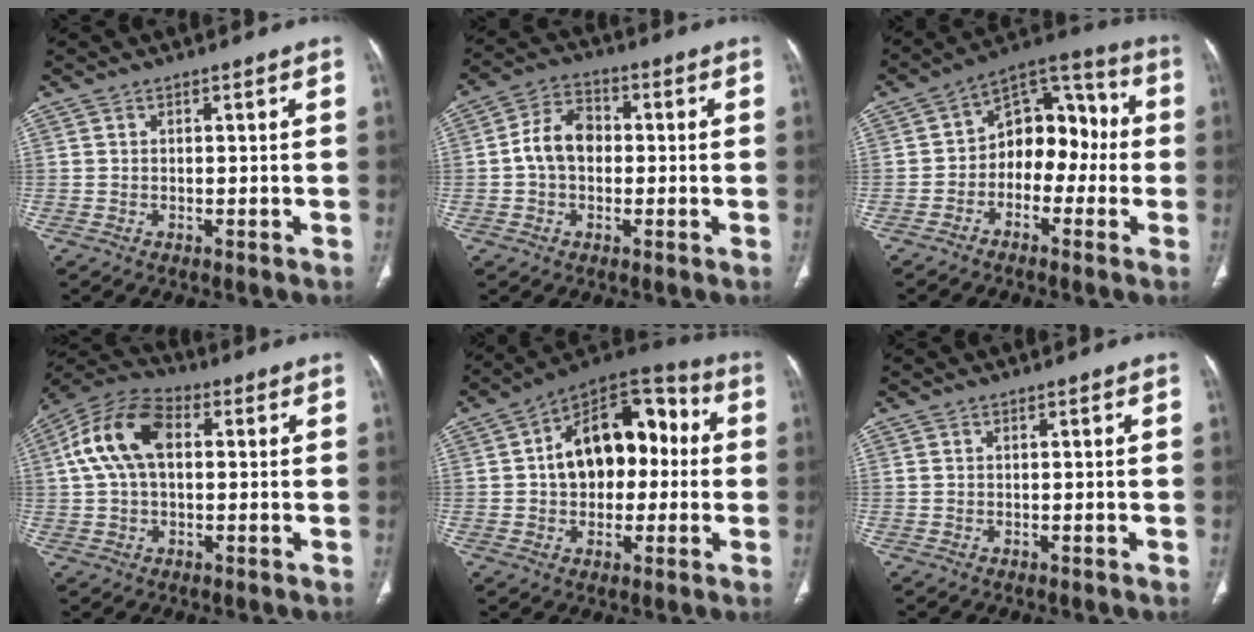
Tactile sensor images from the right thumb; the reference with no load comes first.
{"total": 8.0, "force": [-0.2, 5.8, 5.5], "torque": [-0.086, 0.023, -0.014]}
{"total": 12.4, "force": [-1.6, 8.5, 8.8], "torque": [-0.078, 0.050, -0.044]}
{"total": 12.9, "force": [2.2, 7.8, 10.0], "torque": [-0.199, 0.032, 0.034]}
{"total": 18.6, "force": [1.5, 12.0, 14.2], "torque": [-0.169, 0.046, 0.017]}
{"total": 0.0}